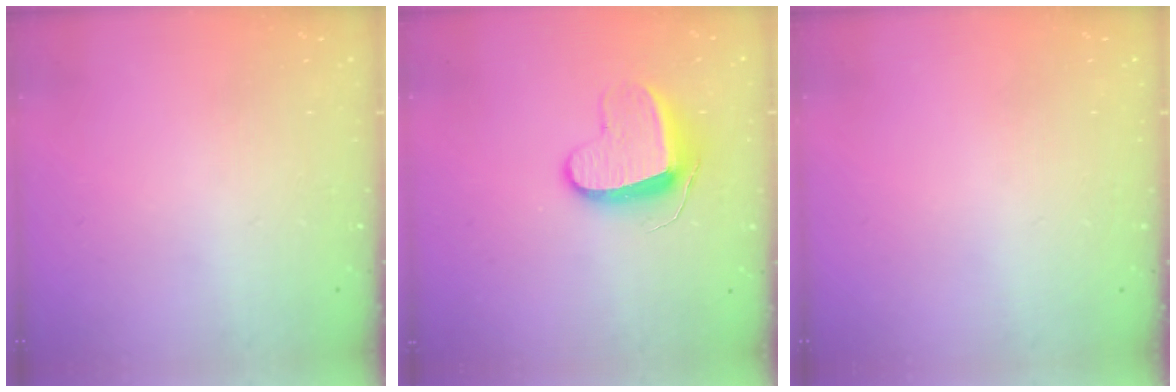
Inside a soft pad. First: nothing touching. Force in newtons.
{"total": 9.7, "press": 9.7, "slide": 0.3}
{"total": 0.0}